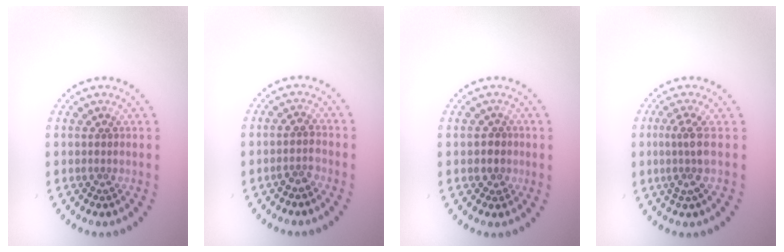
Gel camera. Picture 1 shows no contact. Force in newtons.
{"total": 1.4, "press": 1.2, "slide": 0.6}
{"total": 1.2, "press": 1.0, "slide": 0.7}
{"total": 2.5, "press": 1.8, "slide": 1.7}